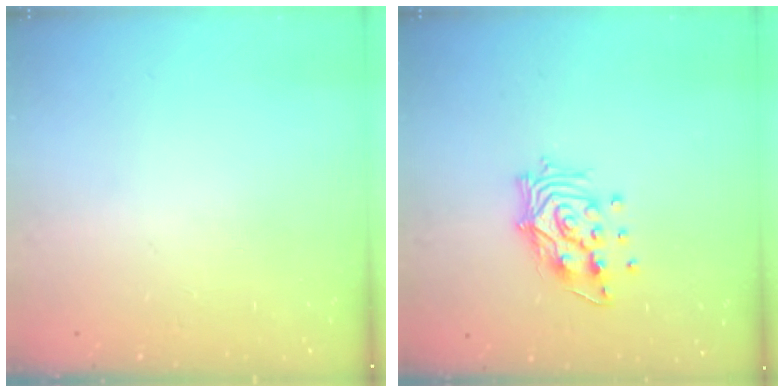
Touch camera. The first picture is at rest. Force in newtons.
{"total": 12.4, "press": 12.4, "slide": 1.0}